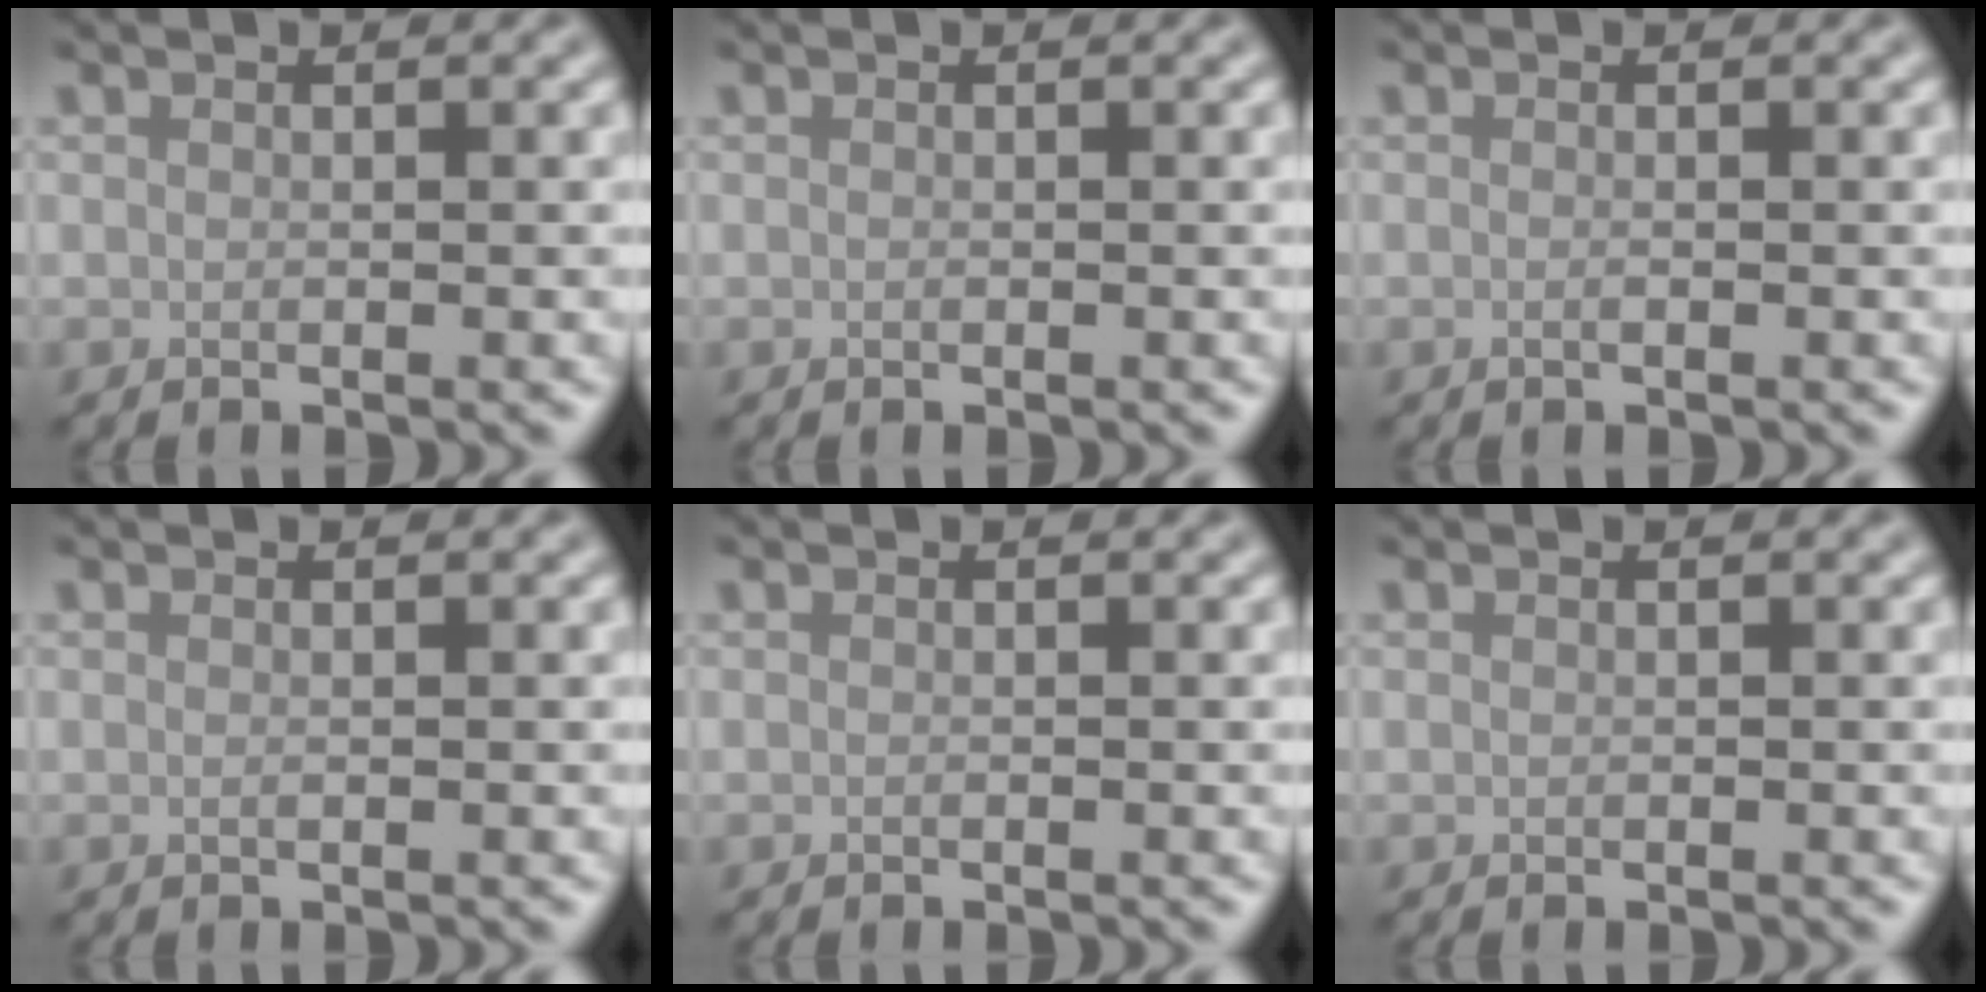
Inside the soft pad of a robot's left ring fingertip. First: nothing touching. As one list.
[{"total": 0.0}, {"total": 0.5, "force": [-0.1, 0.1, 0.5], "torque": [-0.009, -0.003, -0.004]}, {"total": 0.0}, {"total": 0.0}, {"total": 0.0}]